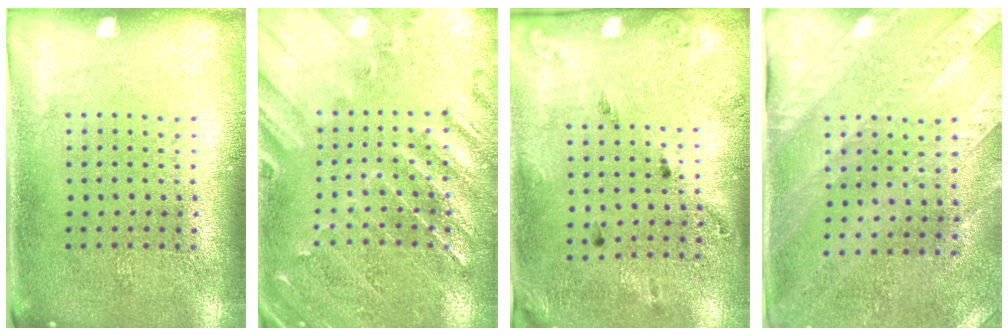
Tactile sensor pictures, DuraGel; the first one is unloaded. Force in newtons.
{"total": 0.8, "press": 0.7, "slide": 0.3}
{"total": 1.8, "press": 1.0, "slide": 1.5}
{"total": 2.4, "press": 2.1, "slide": 1.2}